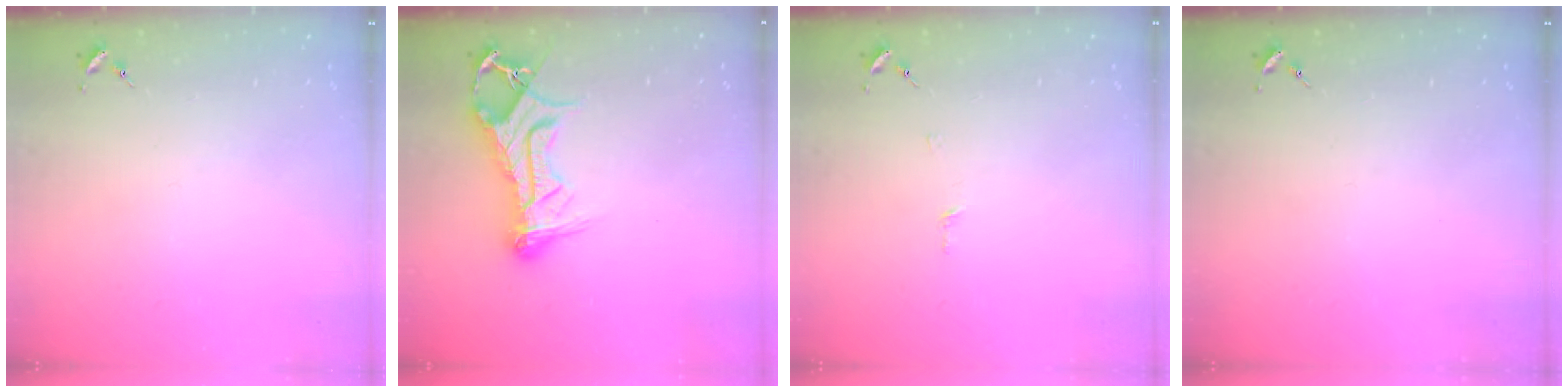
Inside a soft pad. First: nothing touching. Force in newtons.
{"total": 18.2, "press": 18.2, "slide": 1.8}
{"total": 3.0, "press": 3.0, "slide": 0.2}
{"total": 0.0}